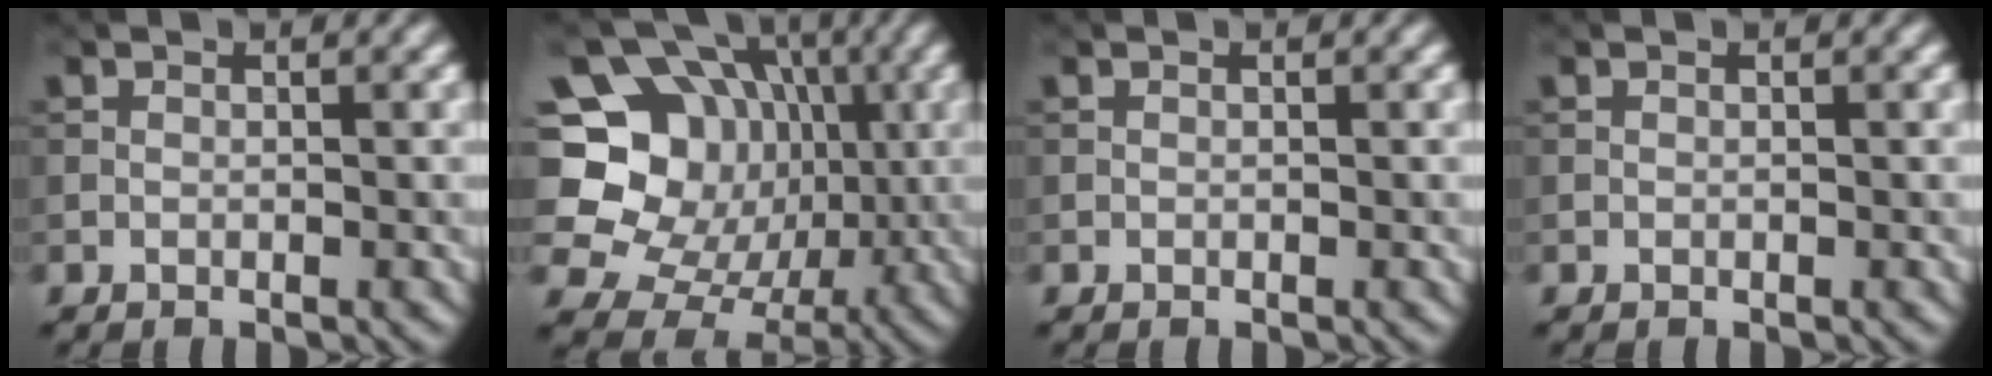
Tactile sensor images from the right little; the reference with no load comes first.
{"total": 16.2, "force": [1.0, 14.6, 6.9], "torque": [-0.155, 0.037, 0.012]}
{"total": 0.0}
{"total": 0.0}